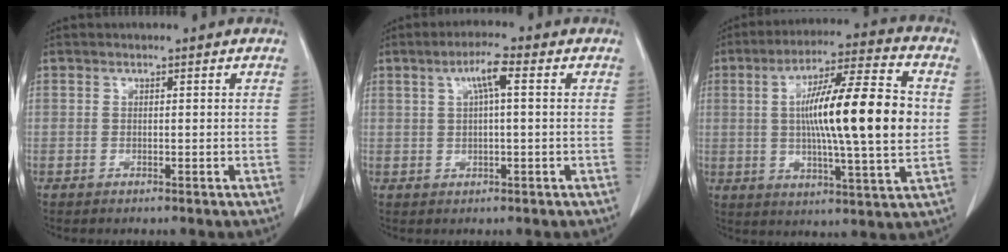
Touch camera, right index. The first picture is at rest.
{"total": 4.6, "force": [1.4, 0.5, 4.3], "torque": [-0.081, 0.010, 0.025]}
{"total": 18.6, "force": [1.3, 1.7, 18.5], "torque": [-0.305, 0.009, 0.011]}